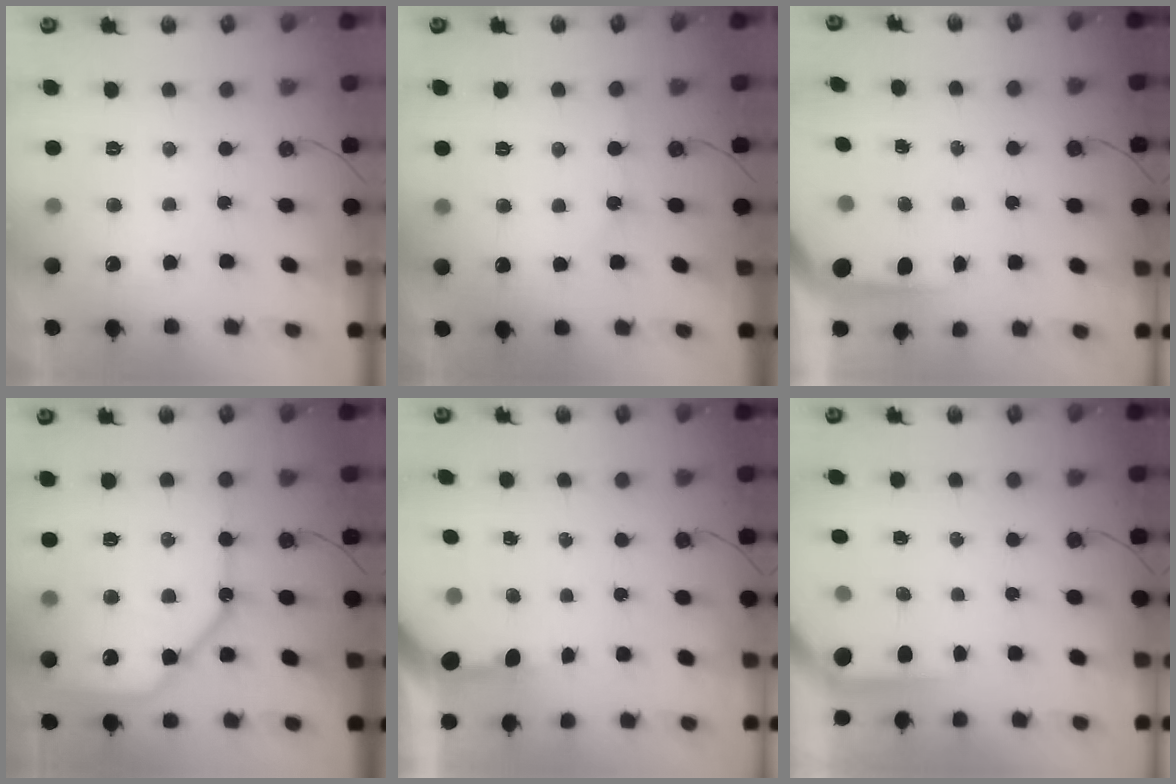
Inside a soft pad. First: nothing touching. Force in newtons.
{"total": 2.9, "press": 2.8, "slide": 0.5}
{"total": 4.9, "press": 4.9, "slide": 0.2}
{"total": 15.6, "press": 15.4, "slide": 1.8}
{"total": 3.4, "press": 3.4, "slide": 0.4}
{"total": 3.5, "press": 3.5, "slide": 0.2}